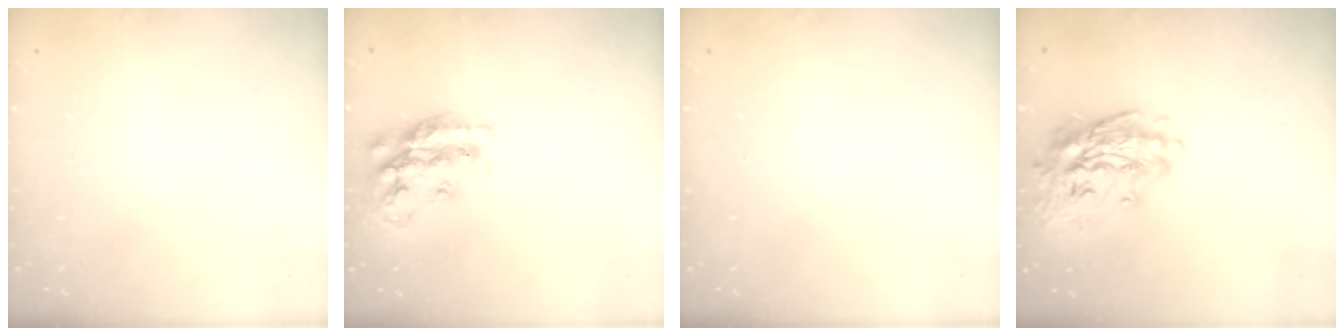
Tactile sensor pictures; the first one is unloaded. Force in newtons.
{"total": 19.3, "press": 19.3, "slide": 1.4}
{"total": 0.0}
{"total": 16.2, "press": 16.0, "slide": 2.6}